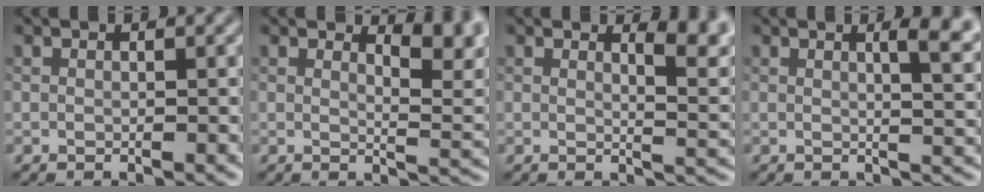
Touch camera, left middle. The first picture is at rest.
{"total": 4.4, "force": [2.7, 1.6, 3.1], "torque": [-0.037, -0.006, 0.035]}
{"total": 4.2, "force": [2.3, 1.5, 3.2], "torque": [-0.029, -0.002, 0.030]}
{"total": 4.5, "force": [1.8, 1.4, 3.9], "torque": [-0.040, 0.005, 0.021]}